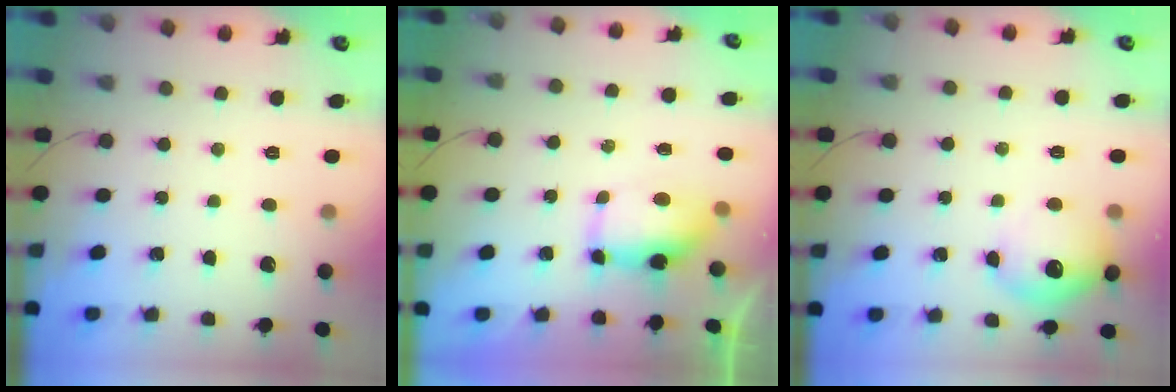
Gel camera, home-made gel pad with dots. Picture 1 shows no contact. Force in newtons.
{"total": 6.8, "press": 6.7, "slide": 0.9}
{"total": 13.0, "press": 13.0, "slide": 0.6}